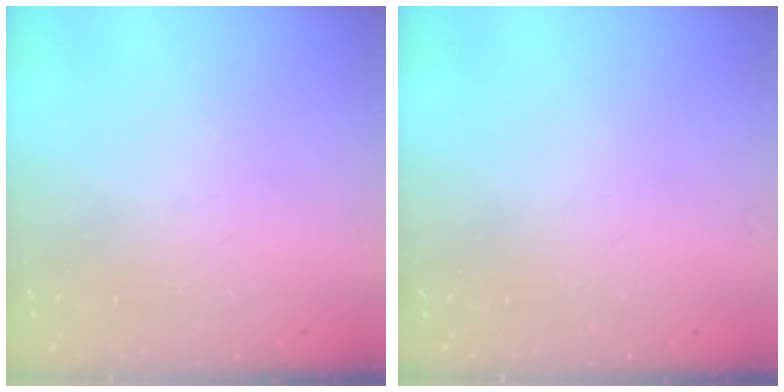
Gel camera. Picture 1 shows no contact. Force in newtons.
{"total": 0.0}